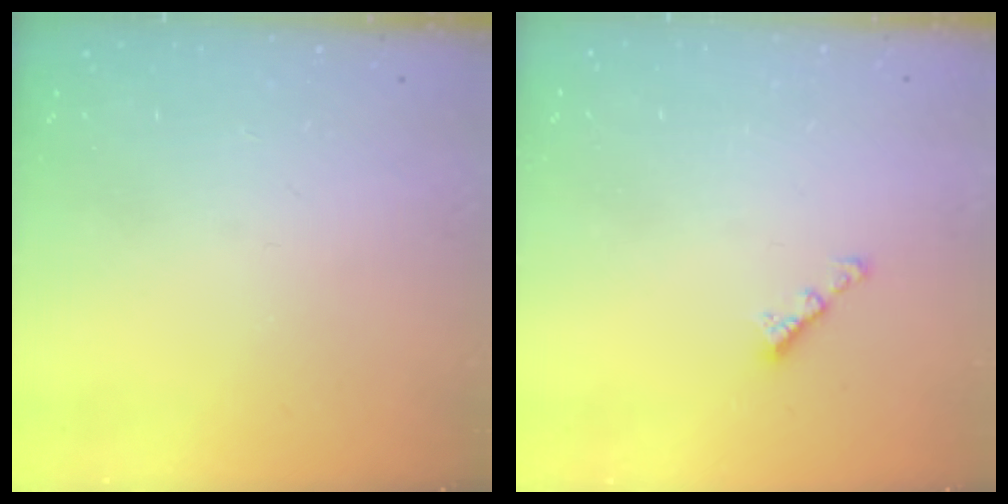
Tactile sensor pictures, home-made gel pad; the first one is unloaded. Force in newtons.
{"total": 2.3, "press": 2.3, "slide": 0.4}